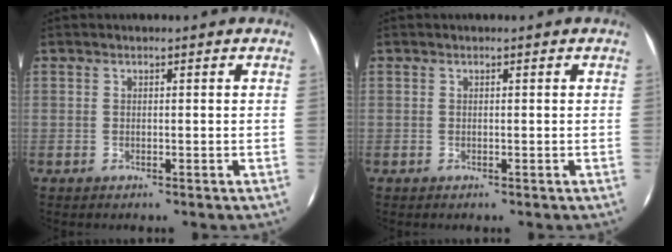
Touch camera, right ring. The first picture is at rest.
{"total": 0.0}